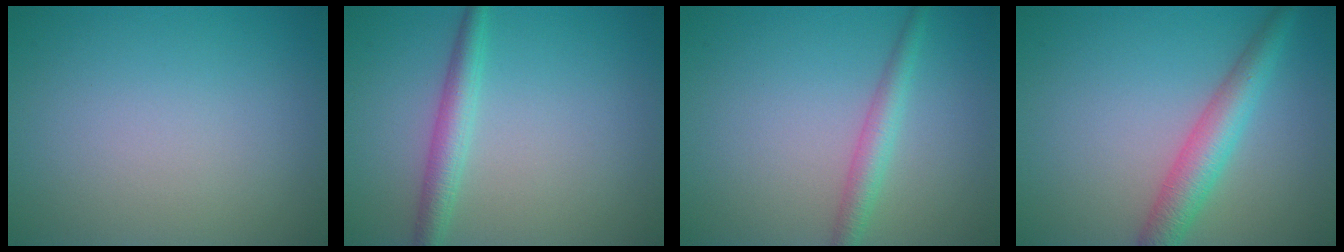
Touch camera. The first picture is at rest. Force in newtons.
{"total": 2.7, "press": 2.7, "slide": 0.0}
{"total": 2.4, "press": 2.4, "slide": 0.1}
{"total": 4.1, "press": 4.1, "slide": 0.1}